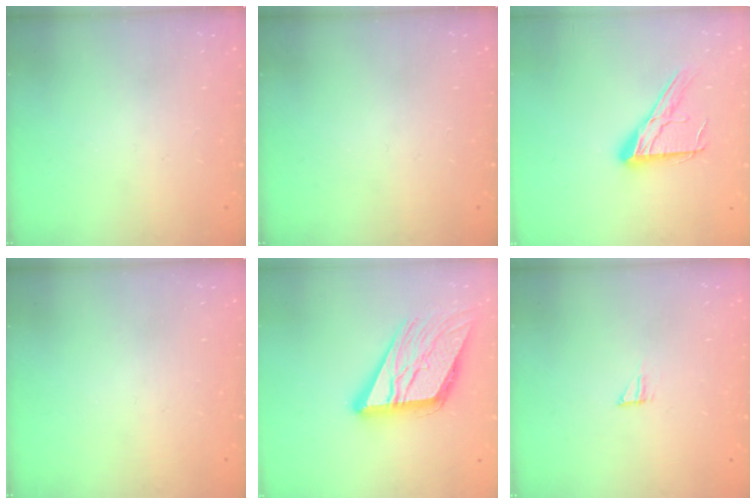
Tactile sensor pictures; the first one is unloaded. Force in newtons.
{"total": 0.0}
{"total": 13.9, "press": 13.8, "slide": 1.3}
{"total": 0.0}
{"total": 18.6, "press": 18.4, "slide": 2.2}
{"total": 5.1, "press": 5.1, "slide": 0.4}